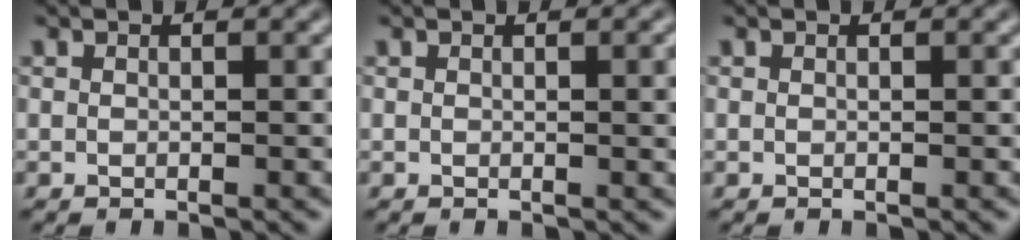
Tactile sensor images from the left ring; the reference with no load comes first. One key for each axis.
{"total": 1.8, "fx": 0.2, "fy": 0.5, "fz": 1.7, "tx": -0.019, "ty": 0.002, "tz": 0.001}
{"total": 0.0}